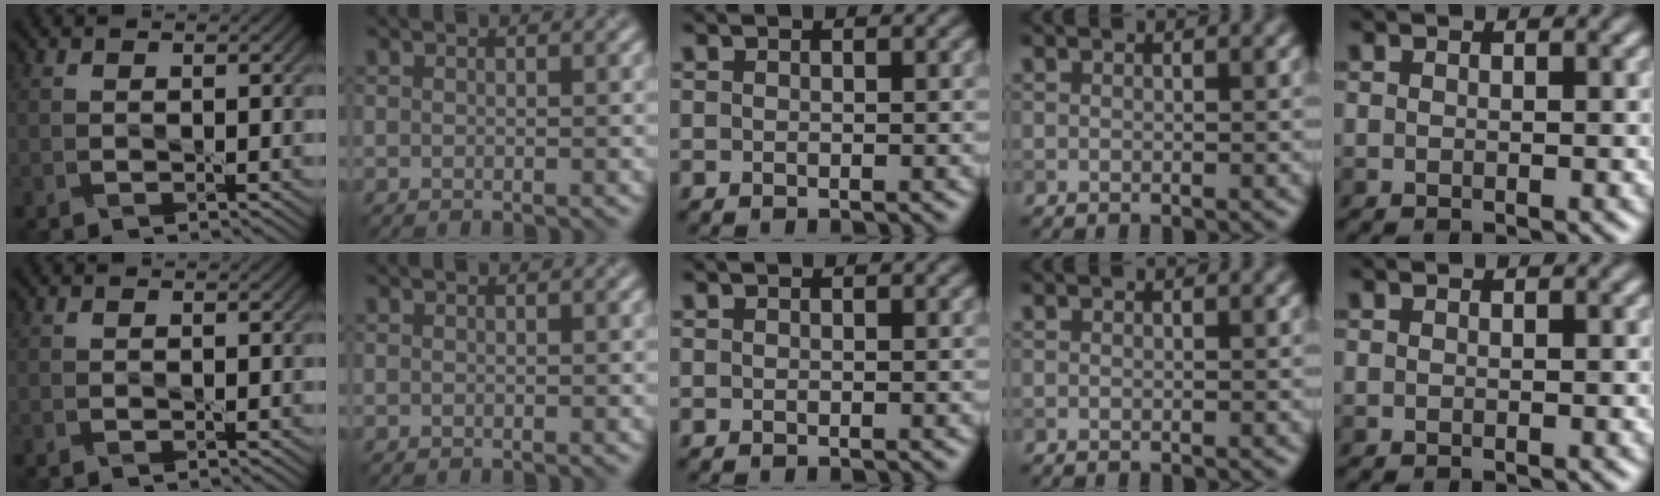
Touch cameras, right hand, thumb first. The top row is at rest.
{}